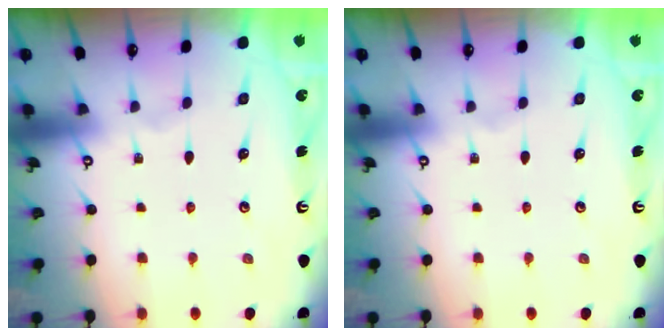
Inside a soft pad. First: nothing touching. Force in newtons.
{"total": 0.0}